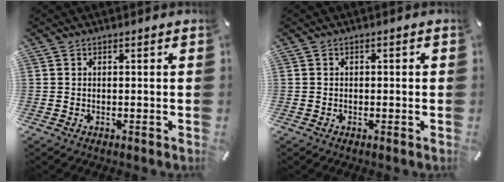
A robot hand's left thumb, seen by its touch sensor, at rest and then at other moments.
{"total": 0.7, "force": [-0.3, 0.5, 0.3], "torque": [-0.007, 0.001, -0.007]}